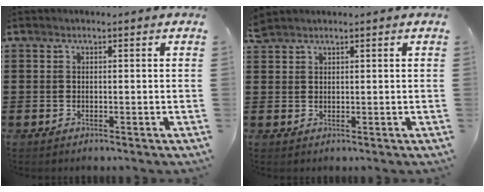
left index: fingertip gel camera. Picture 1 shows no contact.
{"total": 1.7, "force": [1.7, 0.4, 0.4], "torque": [-0.011, 0.001, 0.033]}